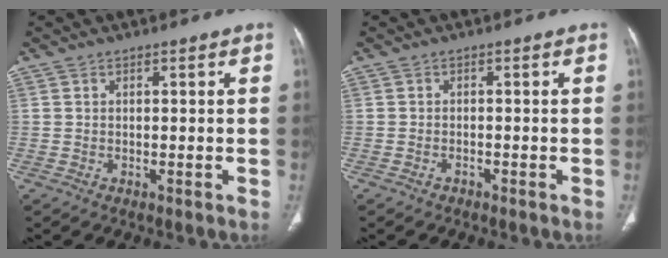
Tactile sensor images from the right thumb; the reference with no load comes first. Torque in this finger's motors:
{"motor_torque": [0.37, -0.26, 0.30, -0.25, -0.03]}